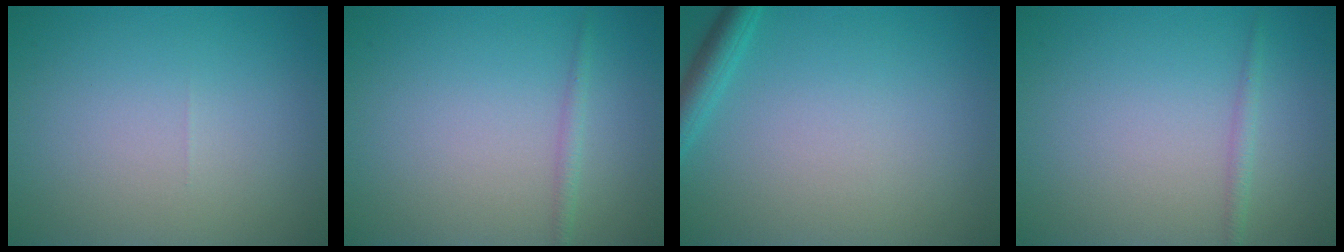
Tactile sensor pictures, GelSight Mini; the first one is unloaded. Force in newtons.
{"total": 1.1, "press": 1.1, "slide": 0.1}
{"total": 2.1, "press": 2.1, "slide": 0.1}
{"total": 1.1, "press": 1.1, "slide": 0.1}